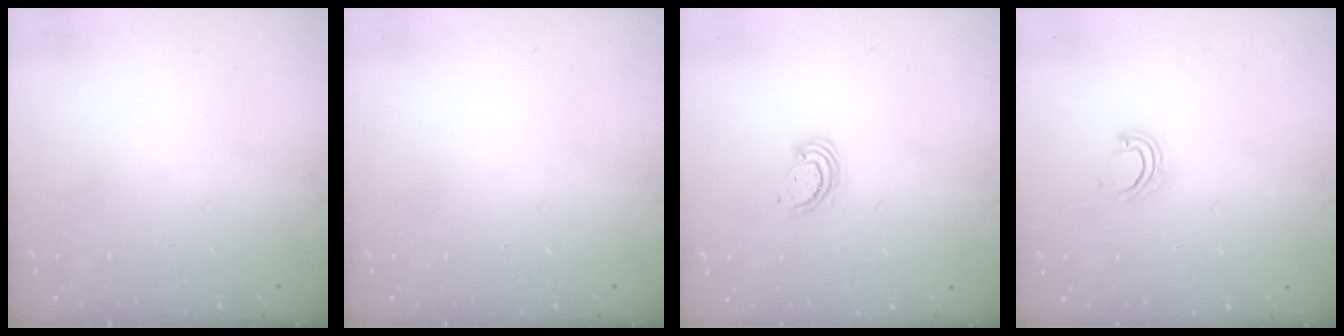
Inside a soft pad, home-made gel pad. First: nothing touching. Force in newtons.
{"total": 0.0}
{"total": 3.3, "press": 3.3, "slide": 0.2}
{"total": 2.2, "press": 2.2, "slide": 0.1}